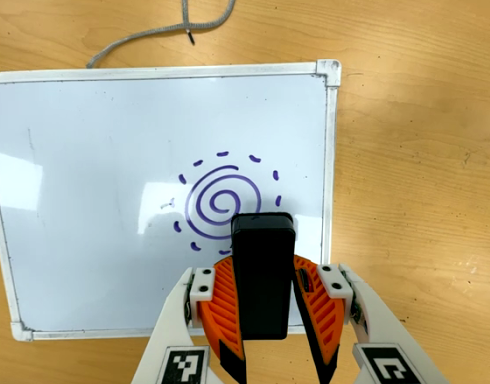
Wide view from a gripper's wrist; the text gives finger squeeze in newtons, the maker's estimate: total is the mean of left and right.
{"total": 7.1, "left": 6.0, "right": 8.1}